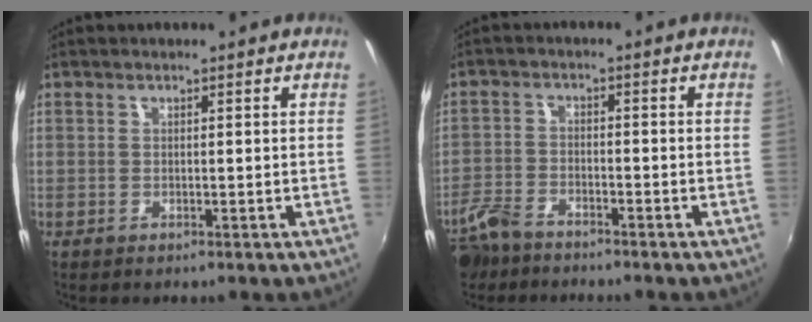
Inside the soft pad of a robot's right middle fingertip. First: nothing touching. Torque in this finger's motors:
{"motor_torque": [1.08, -1.06, 0.31, 0.13]}